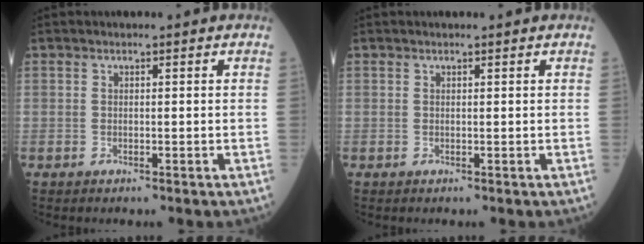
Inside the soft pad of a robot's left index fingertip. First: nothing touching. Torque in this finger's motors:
{"motor_torque": [0.16, -0.42, -0.02, -0.01]}